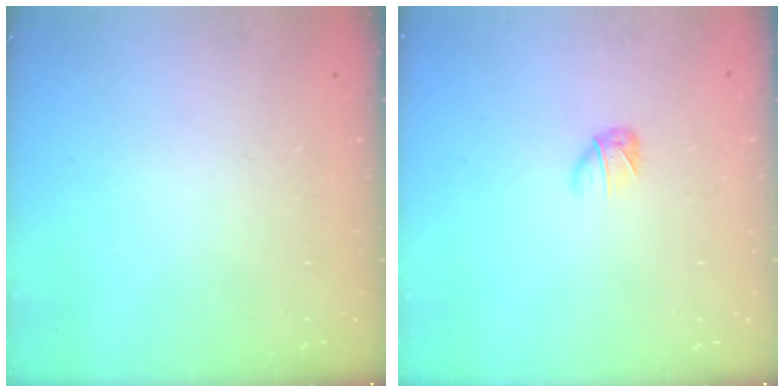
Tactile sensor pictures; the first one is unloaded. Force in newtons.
{"total": 3.4, "press": 3.3, "slide": 0.9}